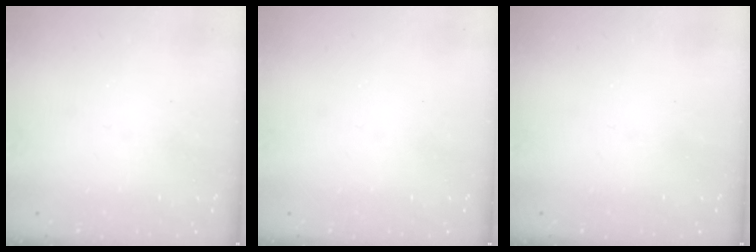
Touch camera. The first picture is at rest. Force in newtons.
{"total": 0.0}
{"total": 0.0}